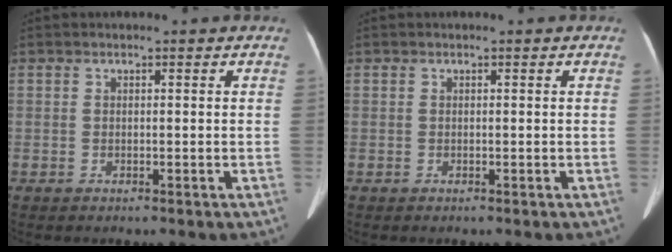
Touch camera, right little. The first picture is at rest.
{"total": 0.0}